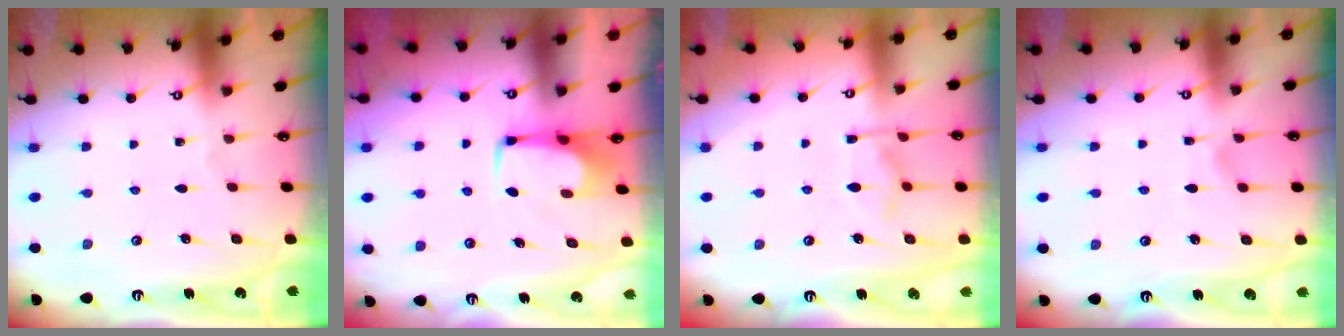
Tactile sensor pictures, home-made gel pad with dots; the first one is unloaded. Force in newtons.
{"total": 1.7, "press": 1.6, "slide": 0.6}
{"total": 8.4, "press": 8.3, "slide": 1.1}
{"total": 3.8, "press": 3.7, "slide": 0.4}